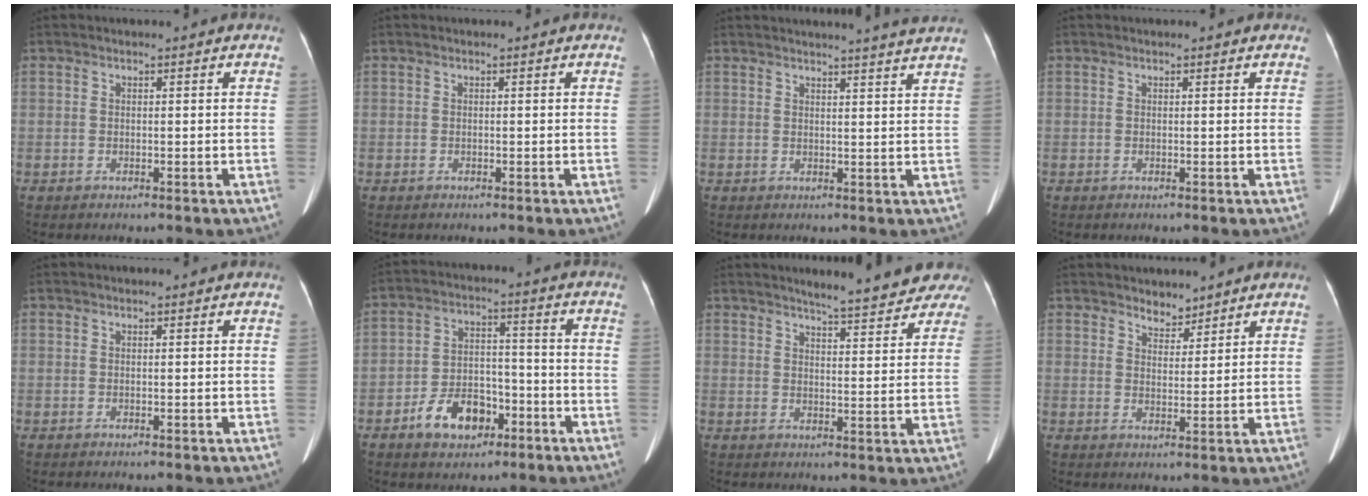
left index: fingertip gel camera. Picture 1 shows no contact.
{"total": 0.0}
{"total": 8.4, "force": [7.8, -1.4, 2.9], "torque": [-0.033, -0.008, 0.078]}
{"total": 0.7, "force": [0.6, 0.3, 0.2], "torque": [-0.005, 0.008, 0.006]}
{"total": 0.0}
{"total": 8.6, "force": [-4.8, 5.2, 4.9], "torque": [-0.095, 0.019, -0.075]}
{"total": 10.6, "force": [9.6, 1.3, 4.3], "torque": [-0.046, -0.002, 0.104]}
{"total": 2.9, "force": [2.6, 1.2, 0.3], "torque": [-0.003, 0.001, 0.043]}